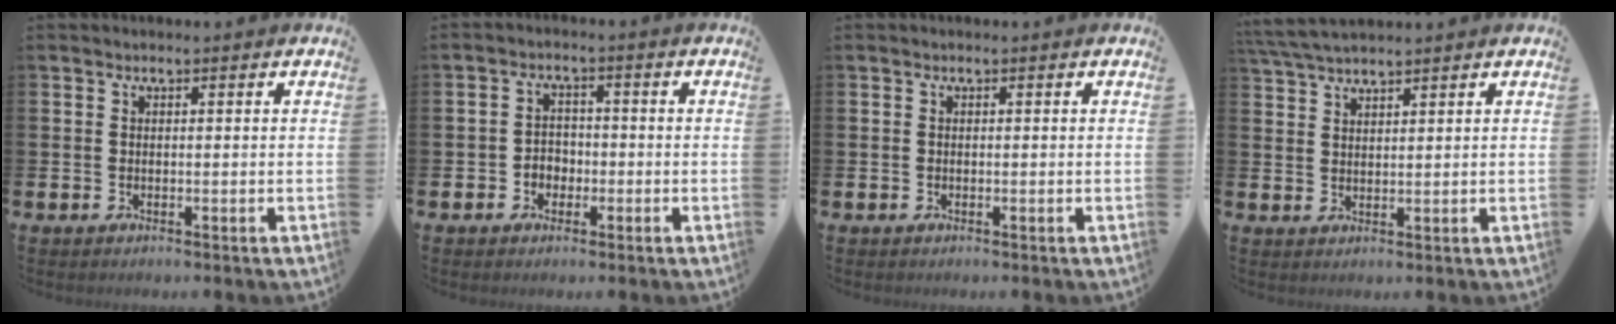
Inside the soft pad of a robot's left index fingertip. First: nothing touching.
{"total": 2.7, "force": [-1.3, 2.2, 0.8], "torque": [-0.019, 0.007, -0.030]}
{"total": 0.0}
{"total": 3.9, "force": [3.7, 0.4, 1.2], "torque": [-0.034, -0.008, 0.069]}